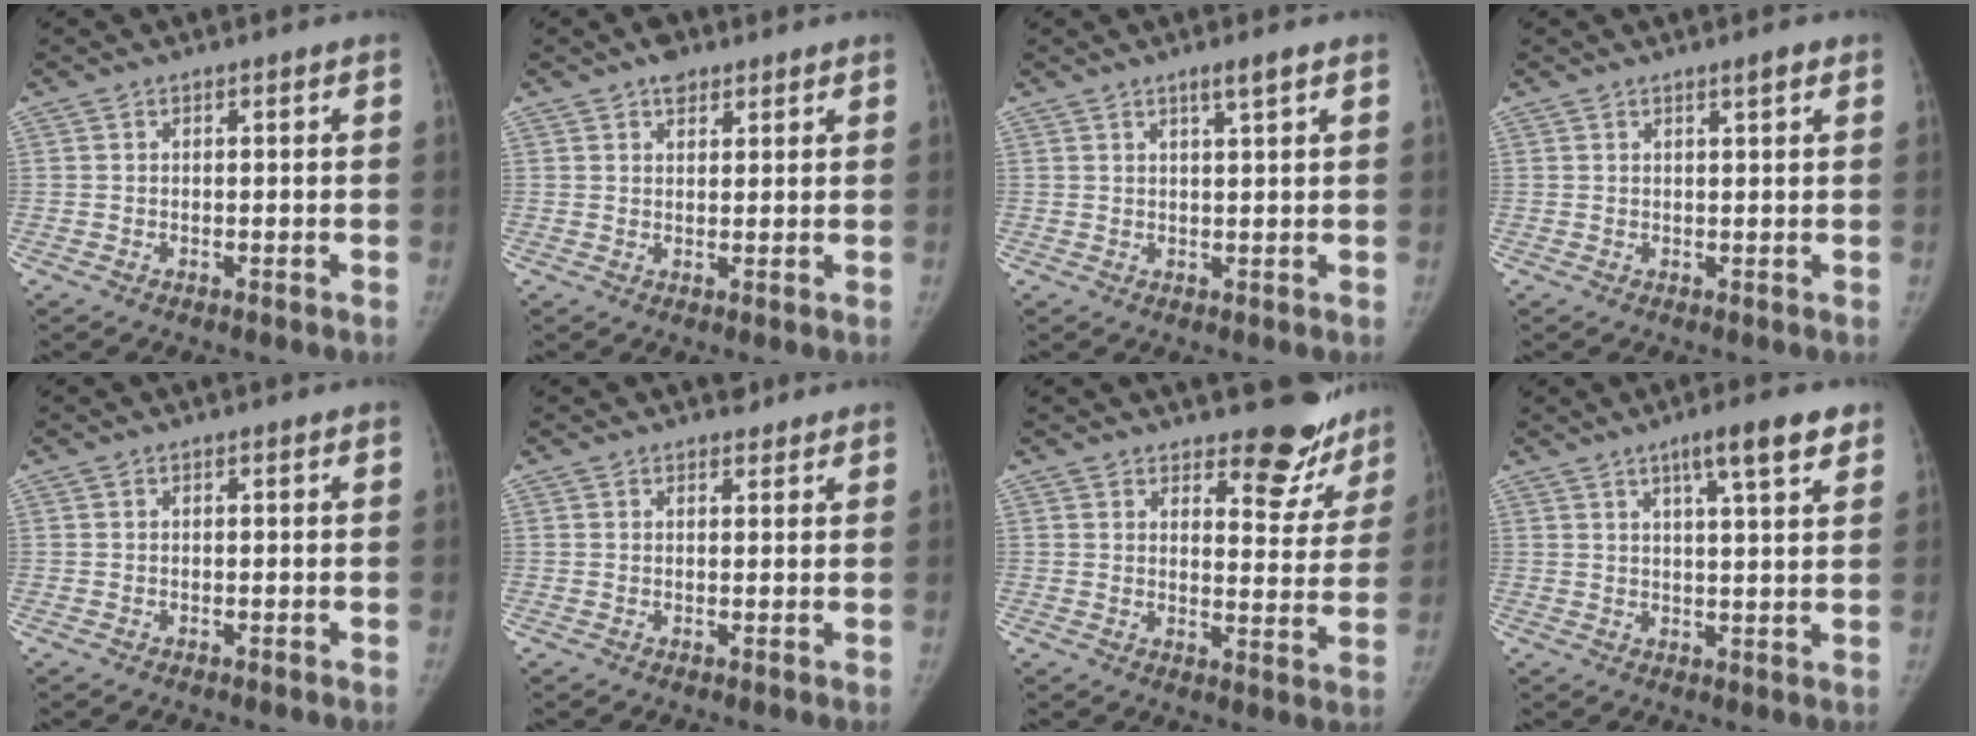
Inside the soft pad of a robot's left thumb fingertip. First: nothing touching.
{"total": 3.6, "force": [2.4, 2.1, 1.7], "torque": [-0.009, -0.010, 0.036]}
{"total": 2.6, "force": [1.6, 0.0, 2.1], "torque": [-0.038, -0.010, 0.029]}
{"total": 1.8, "force": [1.1, 0.2, 1.3], "torque": [-0.020, -0.006, 0.017]}
{"total": 0.0}
{"total": 1.7, "force": [1.4, 0.9, 0.1], "torque": [0.010, -0.009, 0.015]}
{"total": 11.2, "force": [9.6, 4.5, 3.8], "torque": [-0.002, -0.082, 0.112]}
{"total": 8.6, "force": [5.2, 1.4, 6.7], "torque": [-0.090, -0.020, 0.074]}